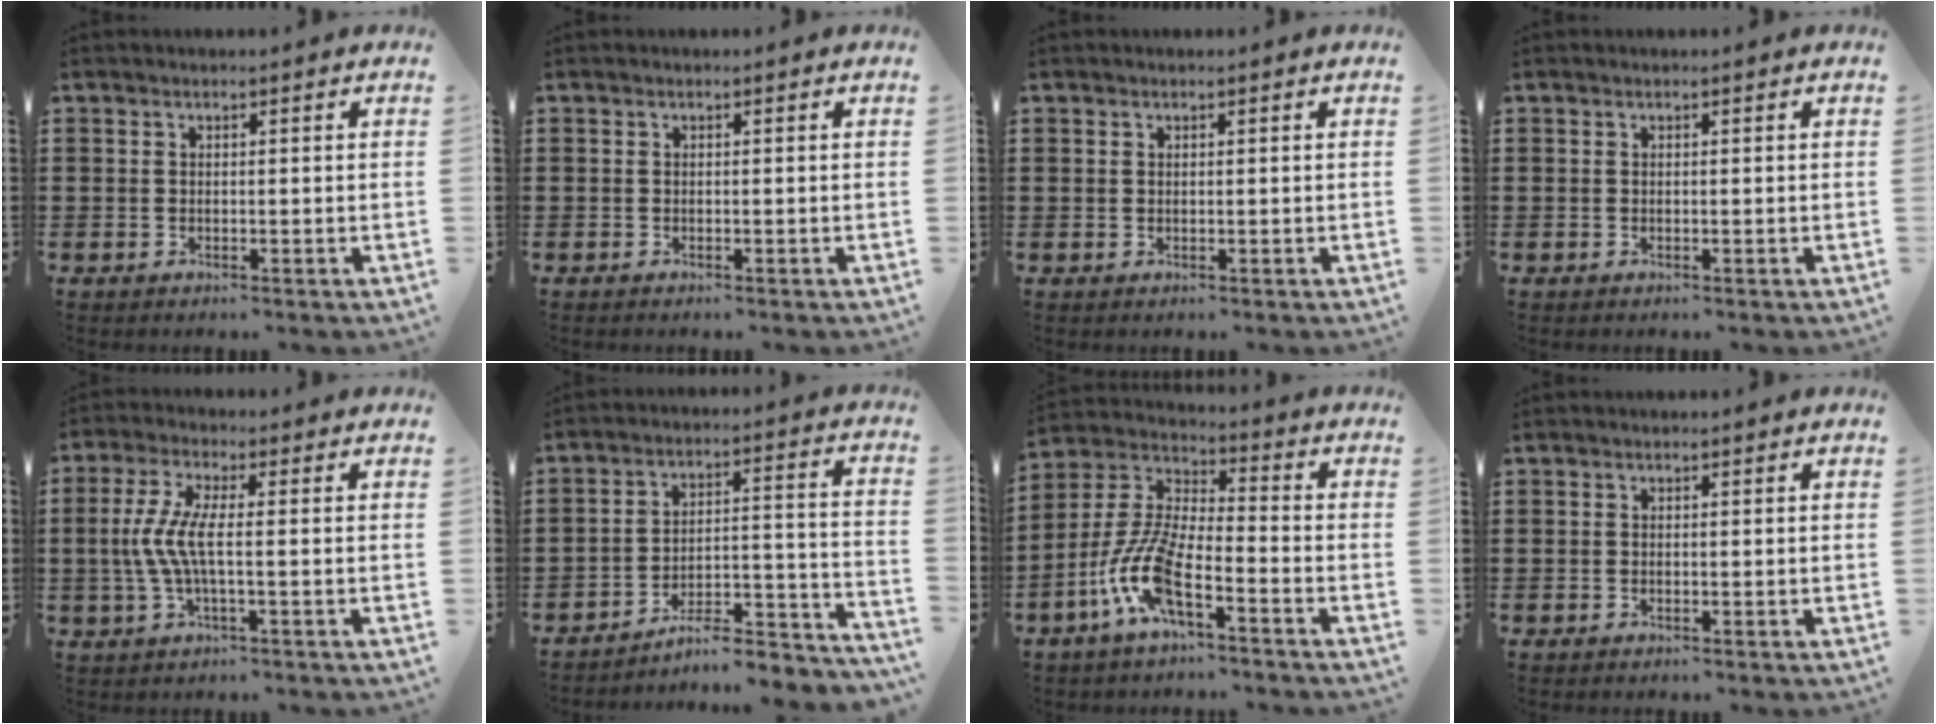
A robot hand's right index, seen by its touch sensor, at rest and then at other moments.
{"total": 0.0}
{"total": 0.5, "force": [0.3, 0.4, 0.0], "torque": [-0.001, 0.003, 0.006]}
{"total": 0.0}
{"total": 6.3, "force": [-0.7, 1.2, 6.1], "torque": [-0.153, -0.016, -0.028]}
{"total": 6.4, "force": [-5.7, 1.1, 2.7], "torque": [-0.039, -0.002, -0.111]}
{"total": 10.5, "force": [-5.2, 2.8, 8.7], "torque": [-0.214, -0.019, -0.105]}
{"total": 0.0}